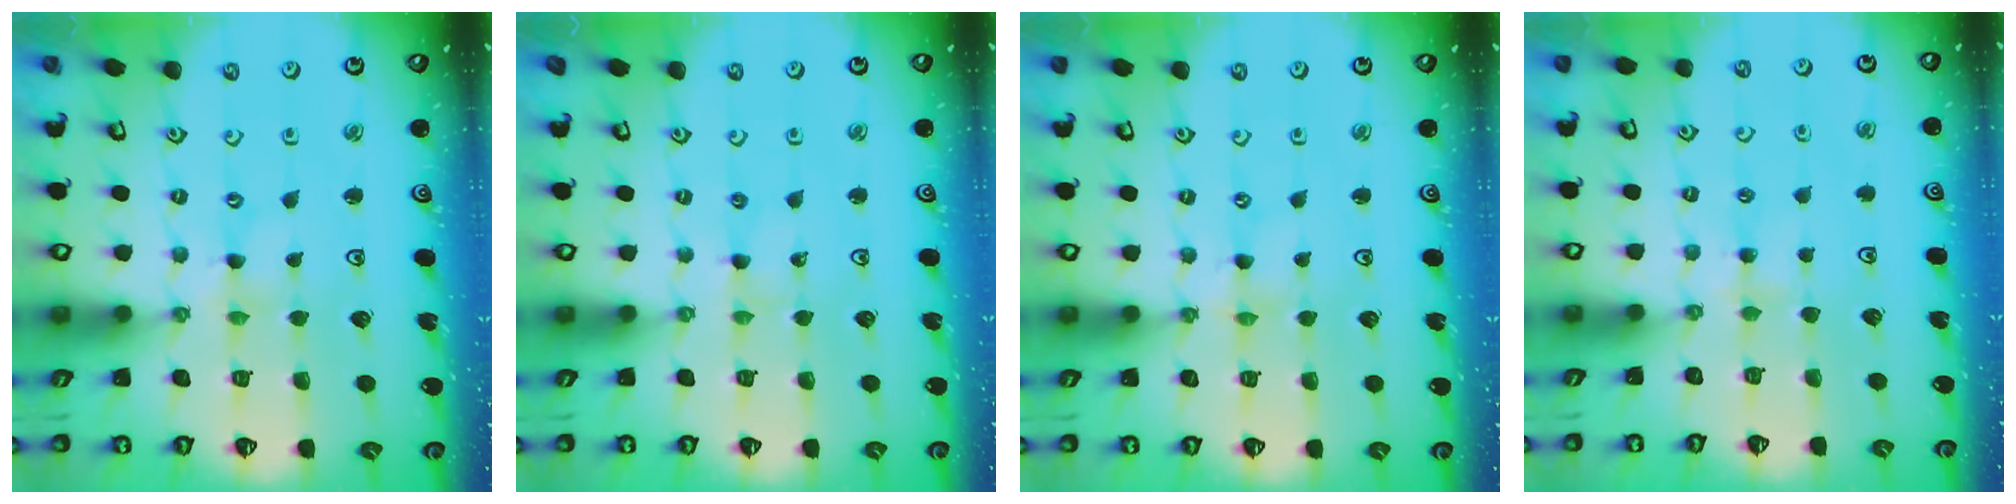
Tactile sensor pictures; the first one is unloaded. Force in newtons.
{"total": 1.0, "press": 1.0, "slide": 0.2}
{"total": 0.0}
{"total": 2.5, "press": 2.5, "slide": 0.4}